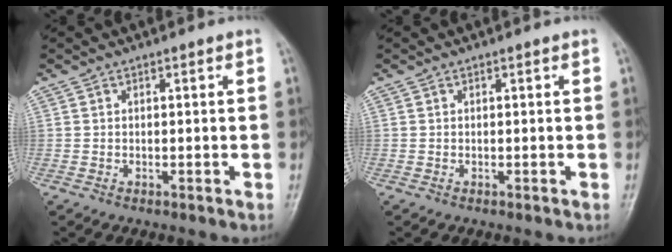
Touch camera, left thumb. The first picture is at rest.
{"total": 0.0}